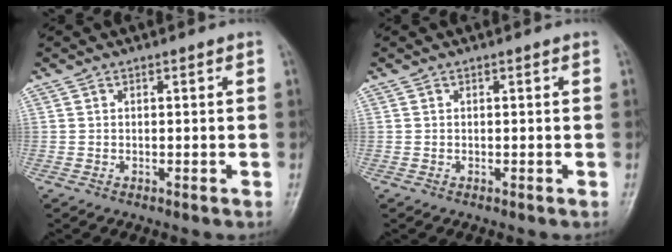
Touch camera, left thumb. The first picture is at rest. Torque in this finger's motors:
{"motor_torque": [-0.01, 0.01, 0.00, -0.01, 0.00]}